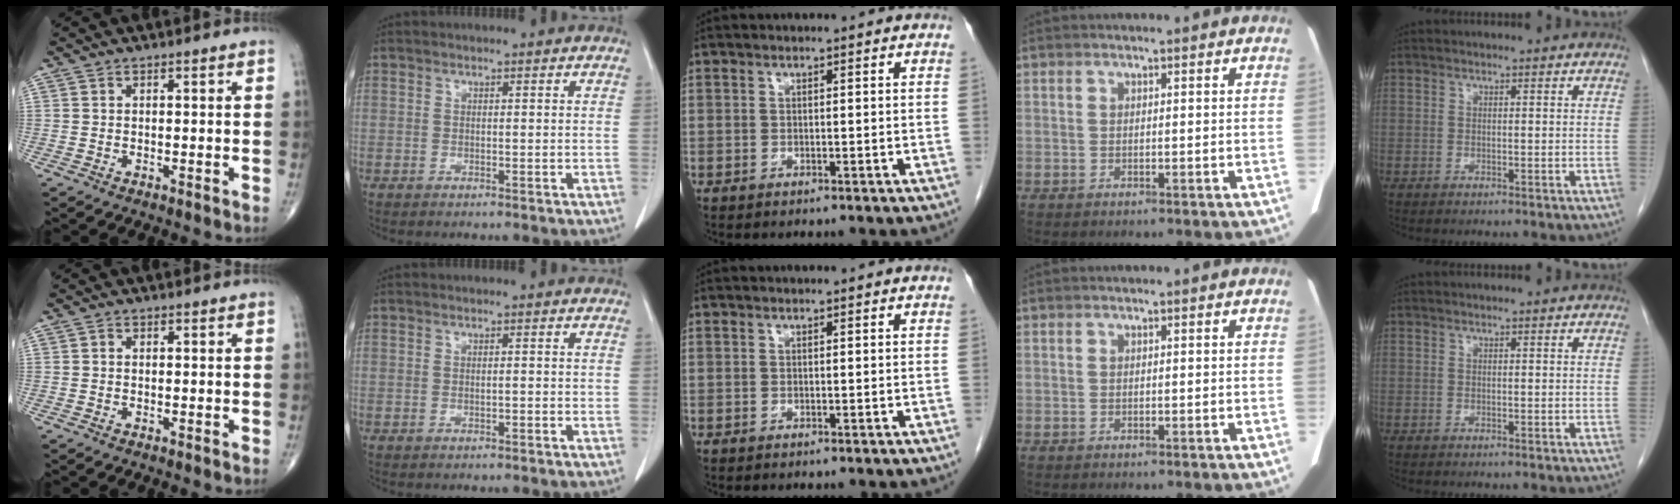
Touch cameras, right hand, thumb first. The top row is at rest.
{"thumb": {"total": 0.7, "force": [0.0, 0.5, 0.4], "torque": [-0.008, 0.004, -0.001]}, "index": {"total": 0.6, "force": [-0.2, 0.1, 0.6], "torque": [-0.009, 0.001, -0.002]}}